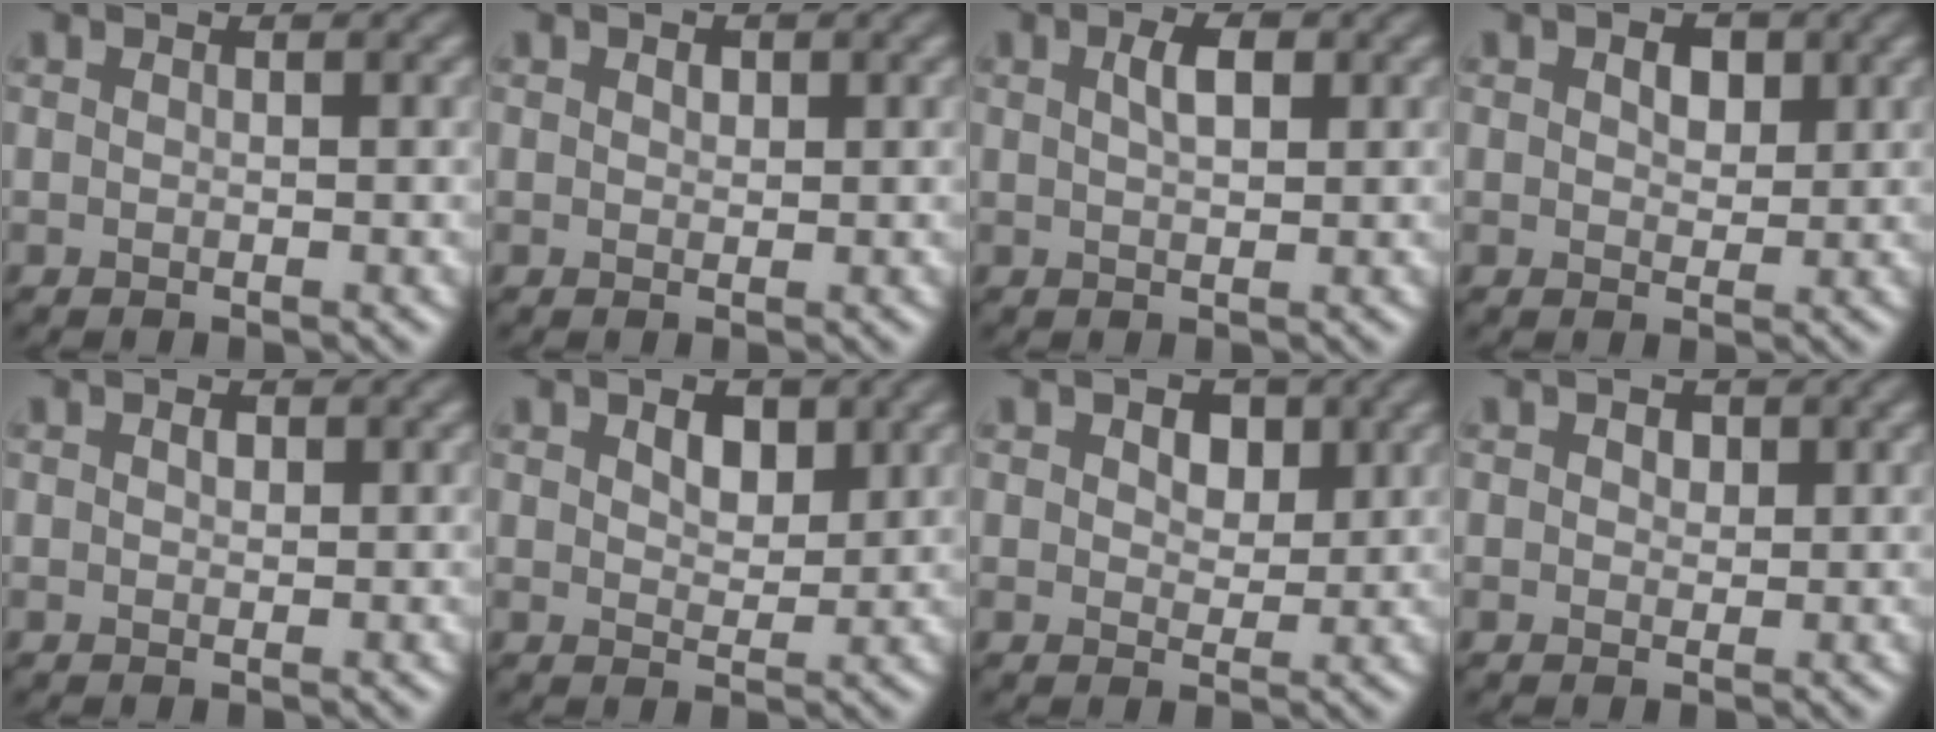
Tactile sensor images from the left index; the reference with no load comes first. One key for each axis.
{"total": 0.8, "fx": 0.4, "fy": 0.6, "fz": 0.4, "tx": -0.008, "ty": -0.001, "tz": 0.006}
{"total": 2.2, "fx": 0.8, "fy": 0.9, "fz": 1.8, "tx": -0.035, "ty": 0.004, "tz": 0.015}
{"total": 2.3, "fx": 0.9, "fy": 1.5, "fz": 1.5, "tx": -0.025, "ty": 0.001, "tz": 0.013}
{"total": 0.9, "fx": 0.3, "fy": 0.6, "fz": 0.6, "tx": -0.012, "ty": 0.000, "tz": 0.003}
{"total": 2.7, "fx": 1.2, "fy": 1.6, "fz": 1.8, "tx": -0.033, "ty": 0.001, "tz": 0.020}
{"total": 3.5, "fx": 1.5, "fy": 2.3, "fz": 2.3, "tx": -0.031, "ty": 0.004, "tz": 0.014}
{"total": 1.5, "fx": 0.7, "fy": 1.0, "fz": 0.8, "tx": -0.010, "ty": 0.000, "tz": 0.008}